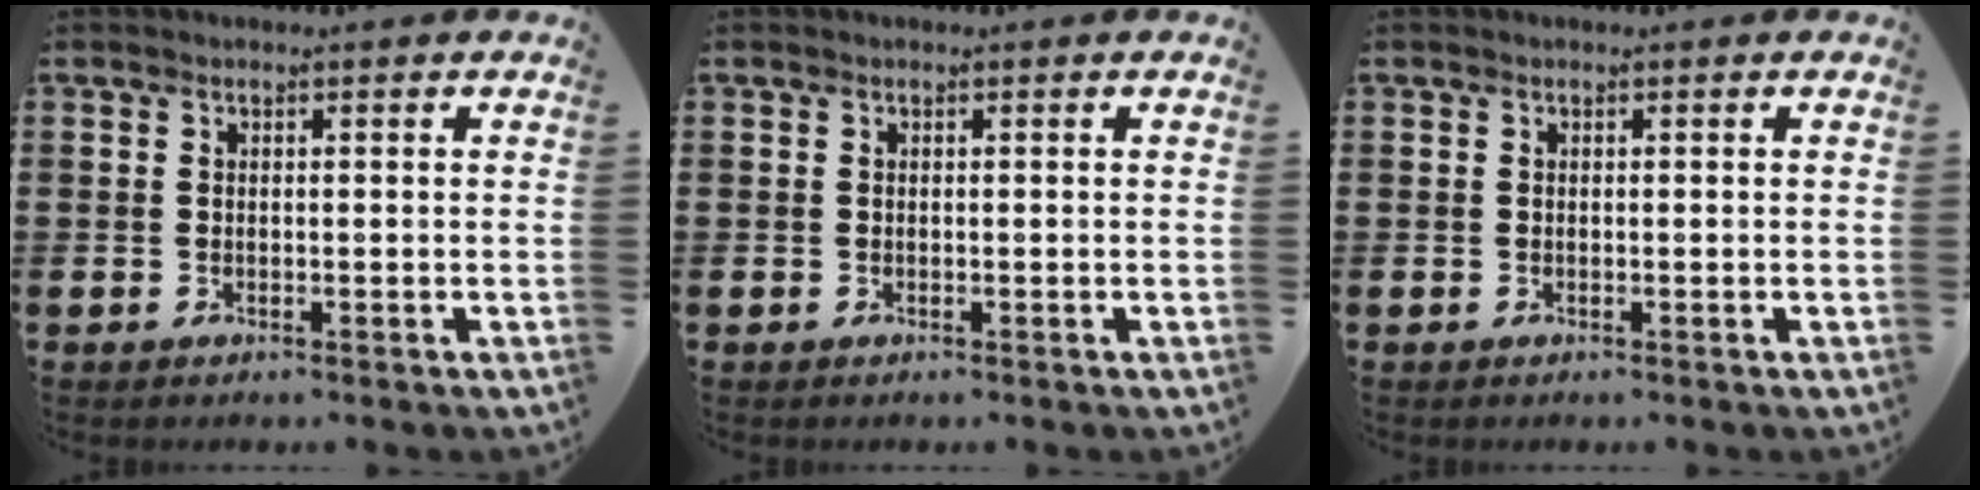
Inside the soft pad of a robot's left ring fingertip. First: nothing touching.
{"total": 0.0}
{"total": 0.0}